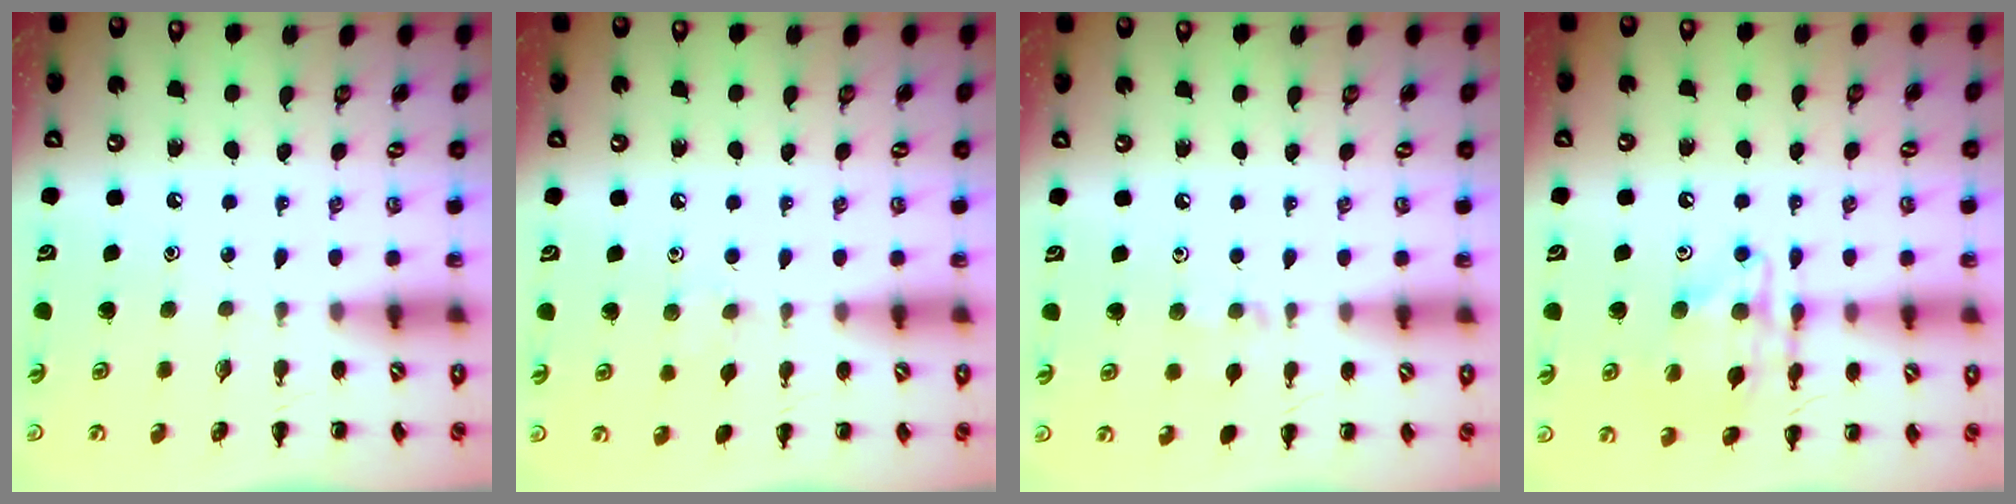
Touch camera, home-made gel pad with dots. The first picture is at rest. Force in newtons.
{"total": 4.2, "press": 4.0, "slide": 1.3}
{"total": 2.9, "press": 2.7, "slide": 1.1}
{"total": 13.4, "press": 13.2, "slide": 2.4}